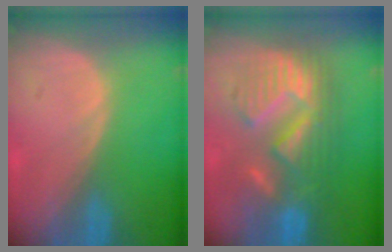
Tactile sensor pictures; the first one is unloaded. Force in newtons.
{"total": 10.4, "press": 10.4, "slide": 0.7}